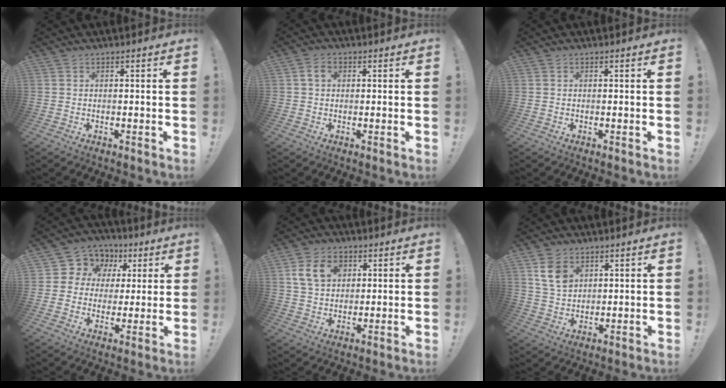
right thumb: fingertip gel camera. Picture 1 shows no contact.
{"total": 3.4, "force": [1.0, 2.3, 2.2], "torque": [-0.041, 0.008, 0.018]}
{"total": 0.0}
{"total": 8.6, "force": [2.6, 7.9, 2.3], "torque": [-0.030, -0.021, 0.054]}
{"total": 10.5, "force": [3.7, 8.0, 5.8], "torque": [-0.092, -0.002, 0.070]}
{"total": 8.7, "force": [4.1, 6.3, 4.3], "torque": [-0.074, -0.007, 0.084]}